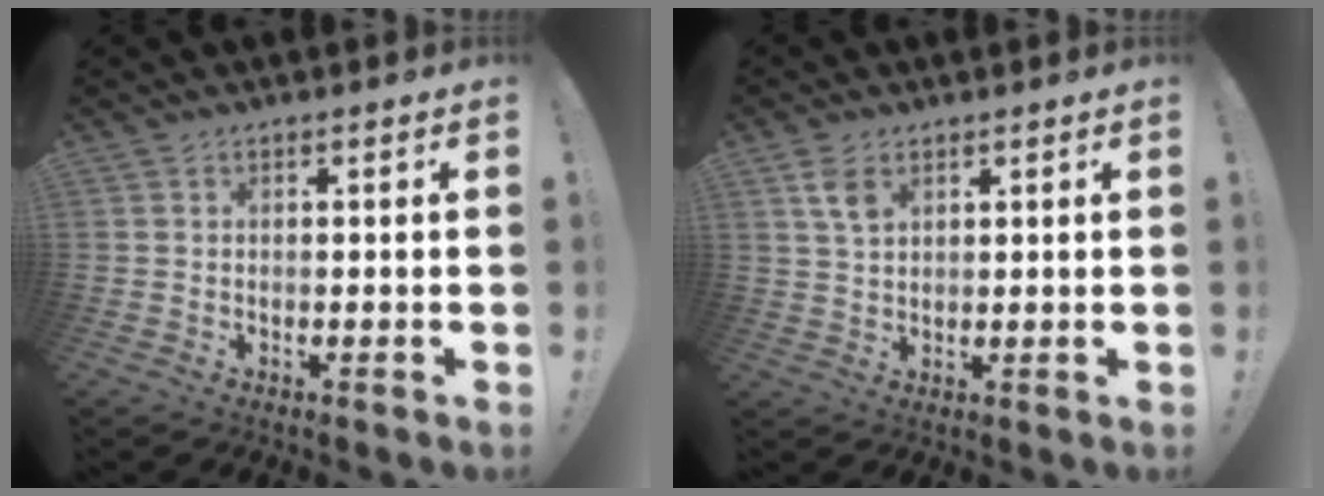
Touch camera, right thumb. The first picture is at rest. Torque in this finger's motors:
{"motor_torque": [0.11, 0.06, 0.52, 0.30, -0.05]}